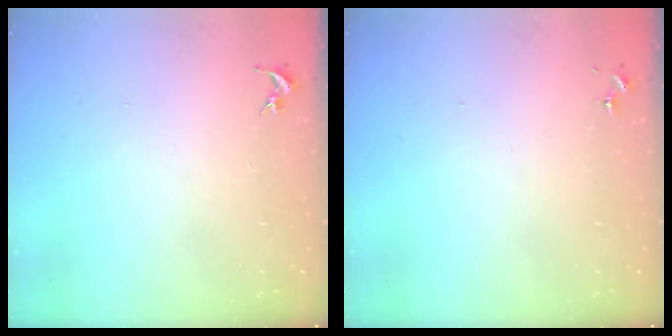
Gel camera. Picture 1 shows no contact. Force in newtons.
{"total": 0.0}